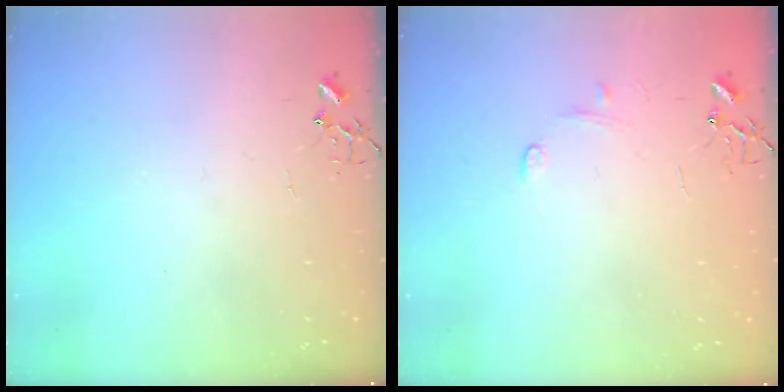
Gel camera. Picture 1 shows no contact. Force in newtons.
{"total": 7.0, "press": 7.0, "slide": 0.8}